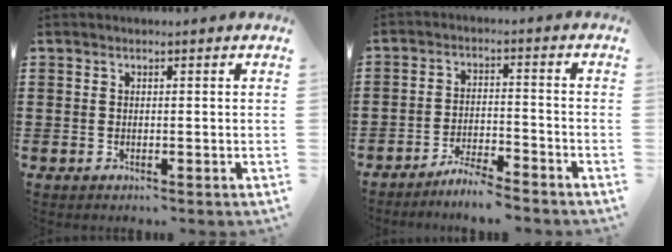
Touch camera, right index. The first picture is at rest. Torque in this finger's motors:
{"motor_torque": [0.72, 0.85, 0.34, 0.09]}